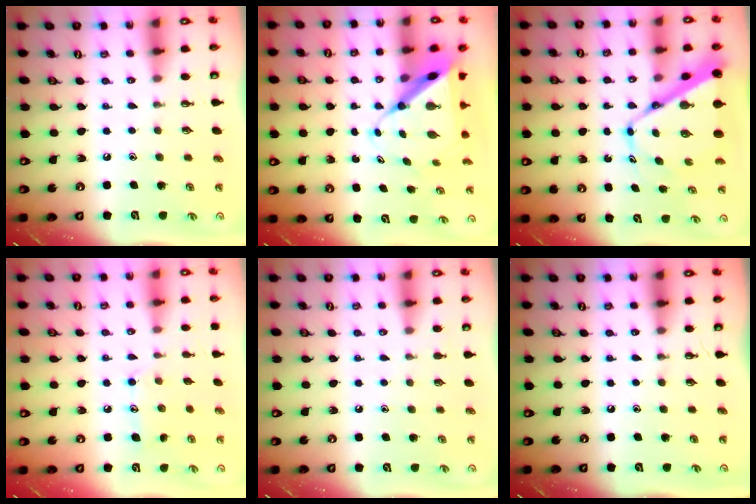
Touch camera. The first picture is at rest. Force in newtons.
{"total": 10.1, "press": 10.1, "slide": 0.6}
{"total": 12.6, "press": 12.6, "slide": 1.2}
{"total": 9.7, "press": 9.6, "slide": 0.7}
{"total": 2.8, "press": 2.8, "slide": 0.2}
{"total": 0.0}